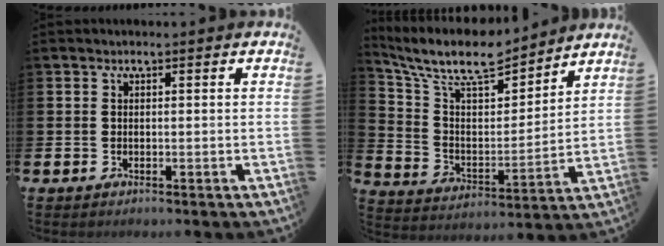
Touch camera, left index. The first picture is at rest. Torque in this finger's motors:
{"motor_torque": [0.59, -1.55, 0.31, 0.18]}